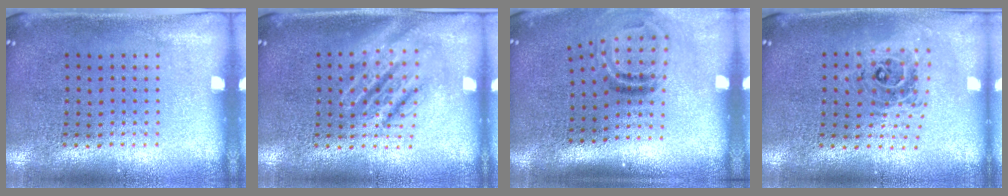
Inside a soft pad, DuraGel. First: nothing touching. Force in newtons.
{"total": 2.5, "press": 2.5, "slide": 0.3}
{"total": 2.0, "press": 1.1, "slide": 1.6}
{"total": 0.8, "press": 0.8, "slide": 0.1}